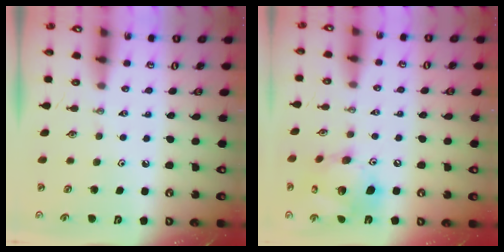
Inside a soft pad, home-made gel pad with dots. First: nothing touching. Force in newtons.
{"total": 16.0, "press": 15.7, "slide": 3.1}